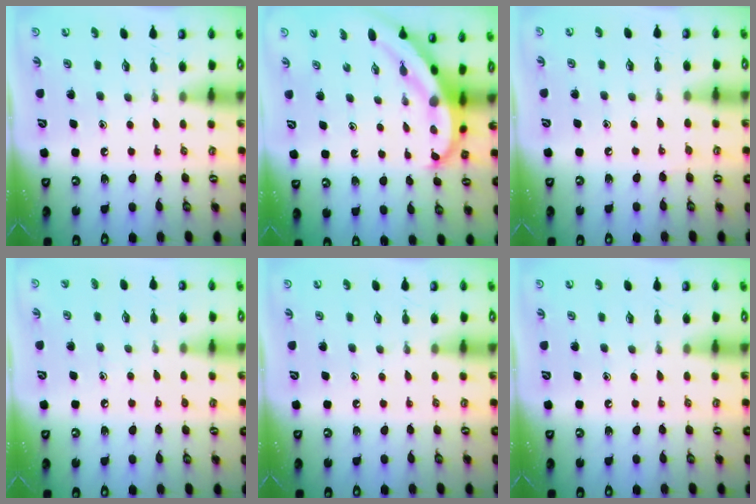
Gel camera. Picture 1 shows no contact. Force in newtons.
{"total": 5.7, "press": 5.7, "slide": 0.6}
{"total": 4.1, "press": 4.1, "slide": 0.4}
{"total": 5.6, "press": 5.6, "slide": 0.6}
{"total": 0.0}
{"total": 0.0}